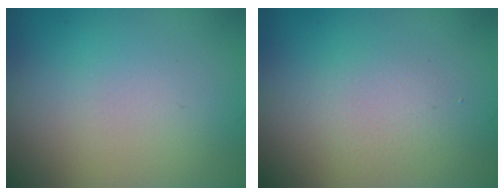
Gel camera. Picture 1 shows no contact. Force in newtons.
{"total": 1.4, "press": 1.4, "slide": 0.0}